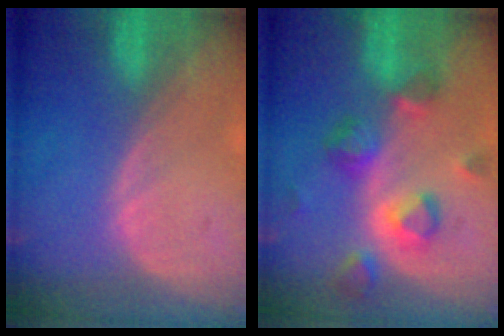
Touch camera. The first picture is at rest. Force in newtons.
{"total": 7.6, "press": 7.5, "slide": 1.6}